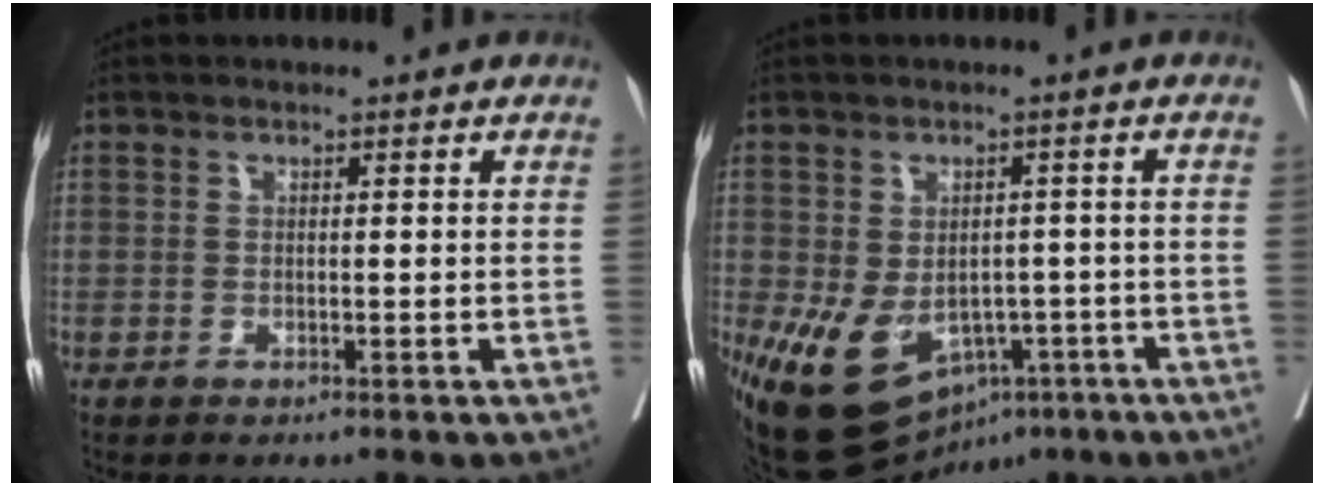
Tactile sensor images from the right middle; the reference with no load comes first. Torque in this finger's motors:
{"motor_torque": [0.48, -0.50, 1.04, 0.21]}